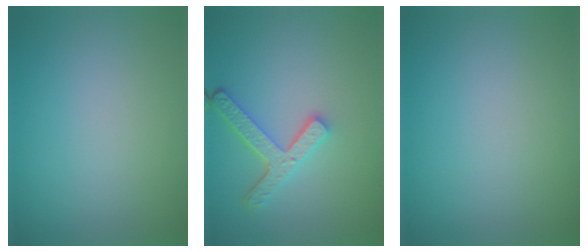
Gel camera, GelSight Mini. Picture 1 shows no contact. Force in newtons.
{"total": 3.8, "press": 3.0, "slide": 2.4}
{"total": 0.0}